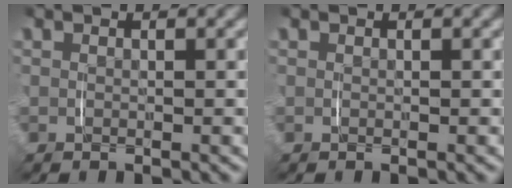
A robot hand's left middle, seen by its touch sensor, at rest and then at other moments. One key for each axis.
{"total": 0.0}